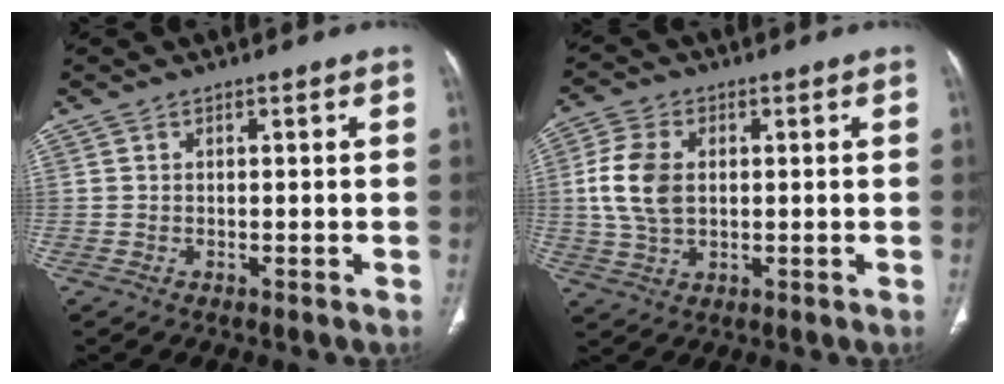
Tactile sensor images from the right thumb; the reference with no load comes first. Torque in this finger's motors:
{"motor_torque": [1.44, 1.11, 0.75, -0.64, 0.23]}